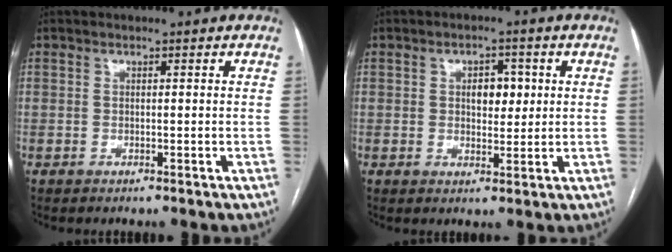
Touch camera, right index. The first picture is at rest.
{"total": 4.1, "force": [0.8, 2.4, 3.3], "torque": [-0.046, 0.006, 0.016]}